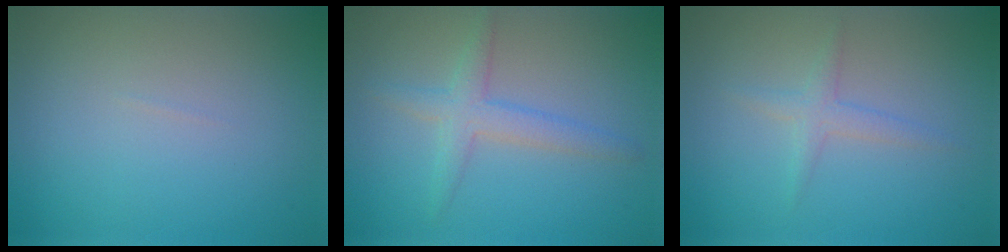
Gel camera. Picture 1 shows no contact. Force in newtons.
{"total": 2.8, "press": 2.7, "slide": 0.2}
{"total": 1.6, "press": 1.6, "slide": 0.0}